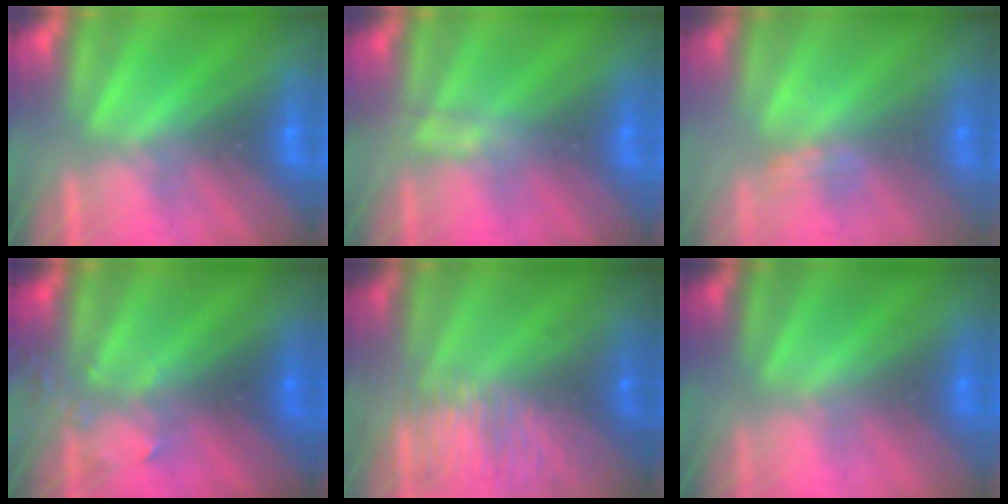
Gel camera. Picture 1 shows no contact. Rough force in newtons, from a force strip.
{"total": 2.7}
{"total": 2.4}
{"total": 3.4}
{"total": 8.8}
{"total": 2.5}